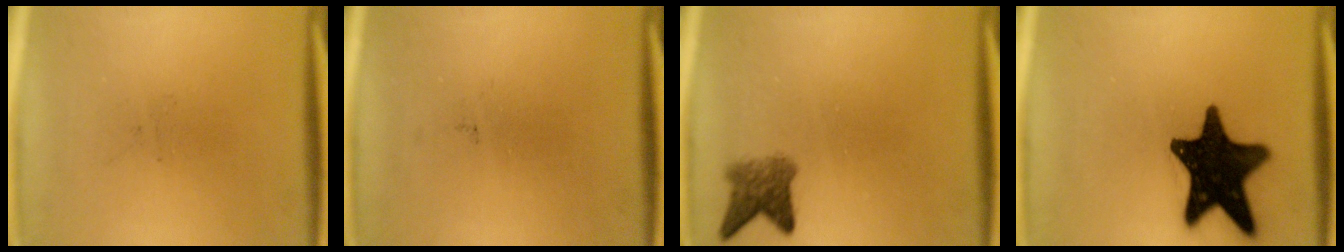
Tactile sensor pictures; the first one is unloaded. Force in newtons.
{"total": 0.0}
{"total": 3.7}
{"total": 18.2}